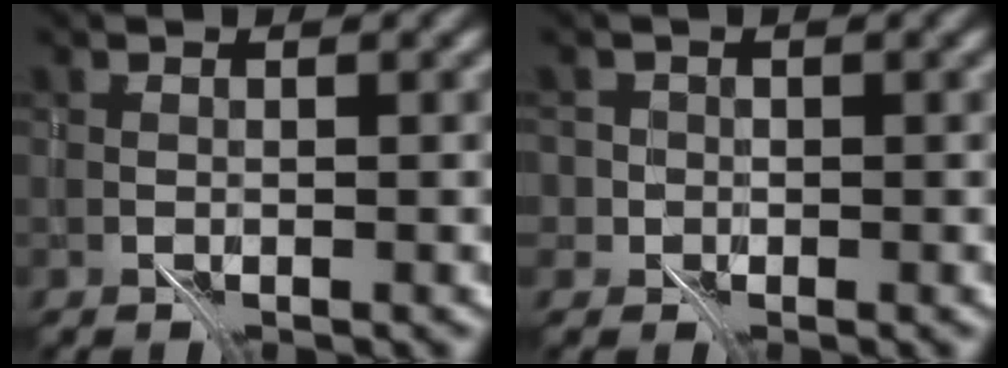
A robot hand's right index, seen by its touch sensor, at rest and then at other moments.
{"total": 2.6, "force": [-0.1, 2.5, 0.8], "torque": [0.010, 0.010, -0.020]}